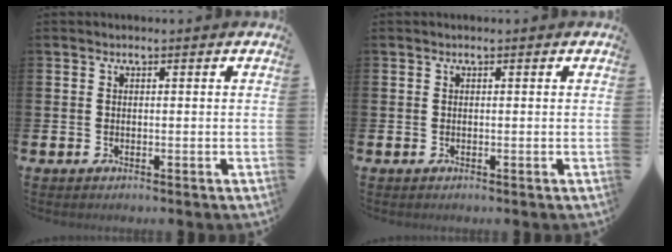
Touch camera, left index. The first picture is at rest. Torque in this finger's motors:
{"motor_torque": [-0.62, -0.60, -0.29, -0.01]}